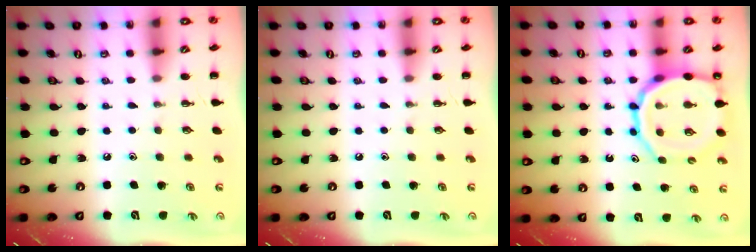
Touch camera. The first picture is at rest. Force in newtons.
{"total": 0.0}
{"total": 14.2, "press": 13.9, "slide": 2.7}